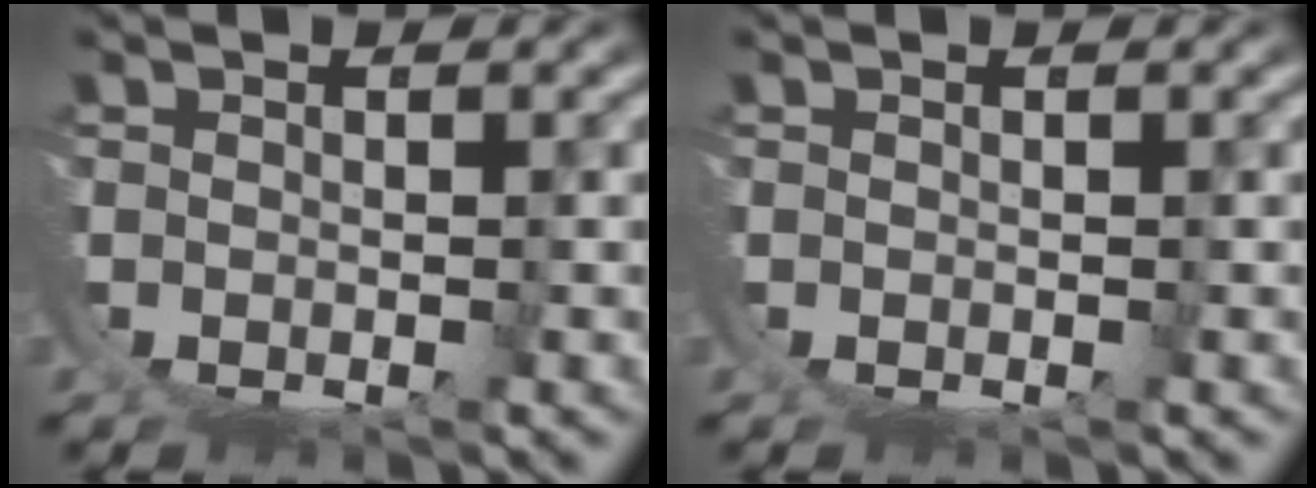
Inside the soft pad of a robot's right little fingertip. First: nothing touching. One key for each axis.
{"total": 0.0}